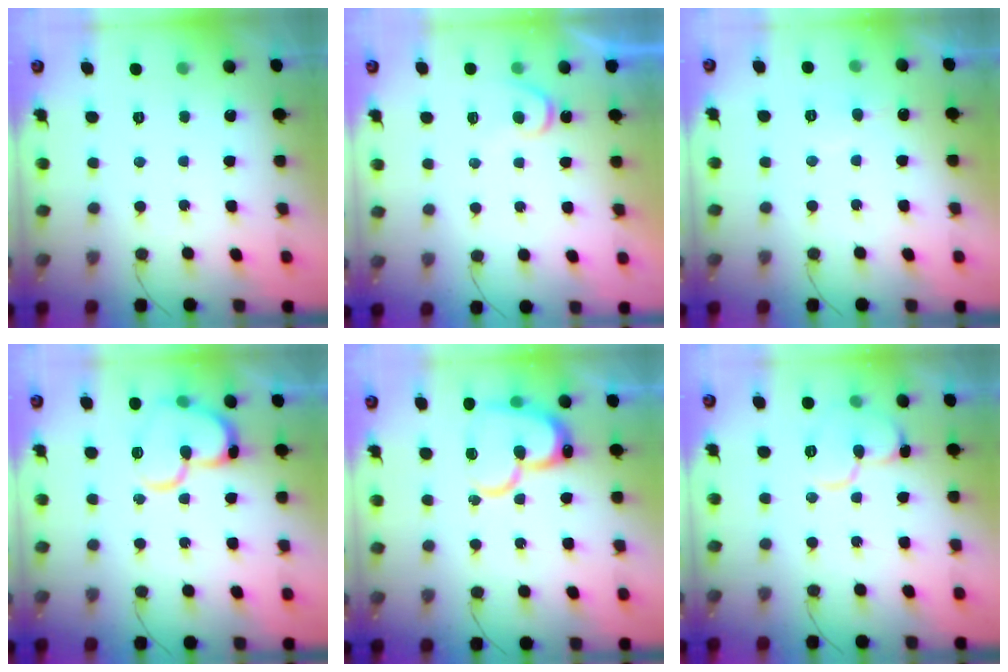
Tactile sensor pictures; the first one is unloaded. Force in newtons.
{"total": 6.0, "press": 6.0, "slide": 0.5}
{"total": 6.2, "press": 6.2, "slide": 0.4}
{"total": 15.2, "press": 15.1, "slide": 1.8}
{"total": 19.0, "press": 18.9, "slide": 2.0}
{"total": 12.3, "press": 12.2, "slide": 1.3}